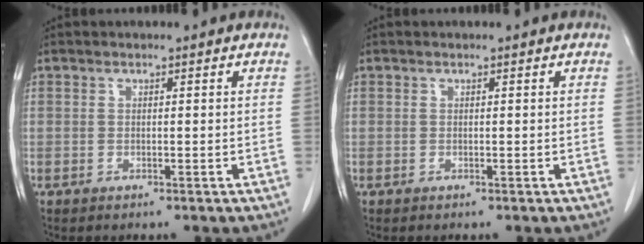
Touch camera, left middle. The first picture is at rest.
{"total": 0.0}